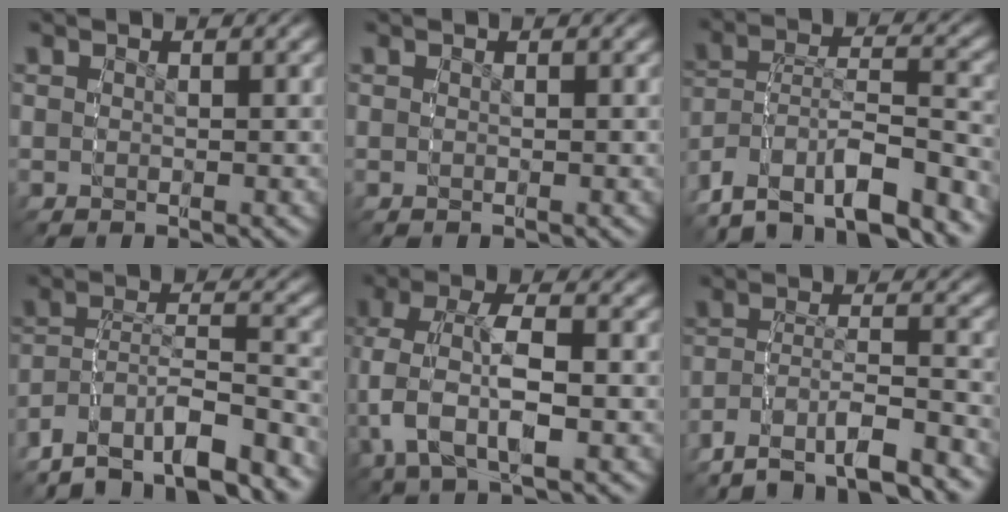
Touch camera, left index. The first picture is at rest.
{"total": 0.0}
{"total": 12.6, "force": [-9.0, 7.6, 4.5], "torque": [-0.096, -0.031, -0.143]}
{"total": 11.3, "force": [-8.7, 6.2, 3.9], "torque": [-0.072, -0.024, -0.138]}
{"total": 6.8, "force": [-0.5, 4.2, 5.3], "torque": [-0.130, -0.011, -0.004]}
{"total": 7.0, "force": [-5.8, 2.7, 2.7], "torque": [-0.050, -0.015, -0.091]}